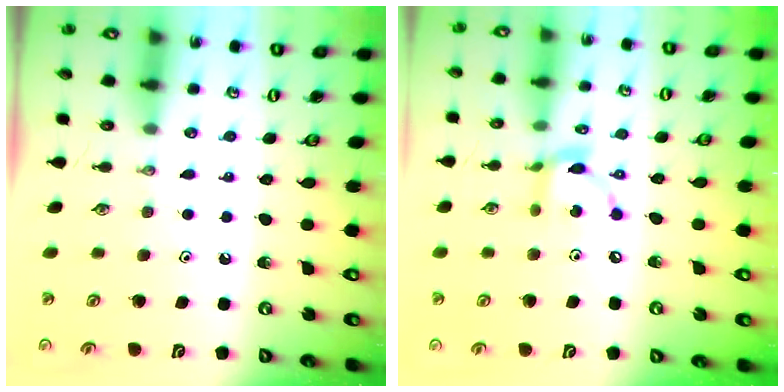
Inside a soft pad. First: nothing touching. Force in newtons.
{"total": 11.1, "press": 11.1, "slide": 0.6}